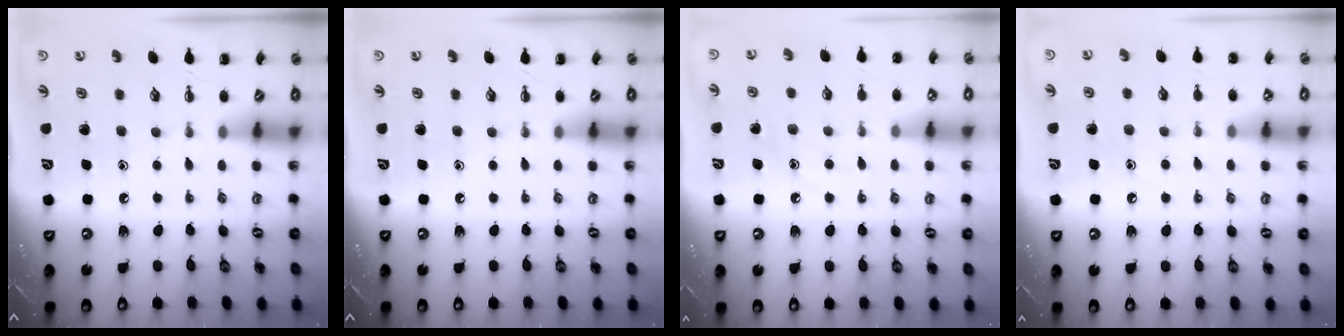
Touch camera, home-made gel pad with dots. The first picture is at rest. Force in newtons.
{"total": 0.0}
{"total": 8.4, "press": 8.2, "slide": 1.5}
{"total": 6.7, "press": 6.4, "slide": 1.8}